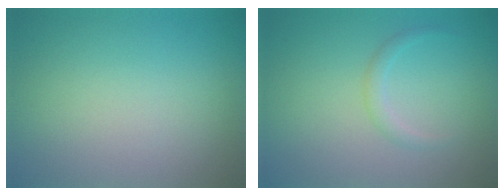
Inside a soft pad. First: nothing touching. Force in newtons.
{"total": 1.1, "press": 1.1, "slide": 0.1}